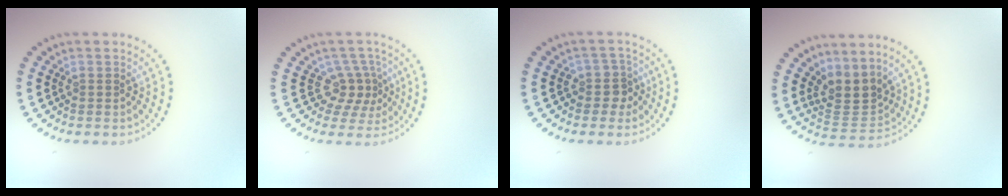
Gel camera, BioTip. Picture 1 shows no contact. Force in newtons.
{"total": 2.9, "press": 2.1, "slide": 2.0}
{"total": 2.2, "press": 1.8, "slide": 1.2}
{"total": 3.1, "press": 2.3, "slide": 2.1}